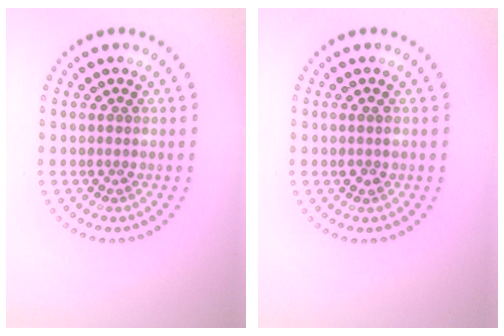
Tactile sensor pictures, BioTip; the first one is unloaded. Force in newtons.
{"total": 0.9, "press": 0.9, "slide": 0.3}